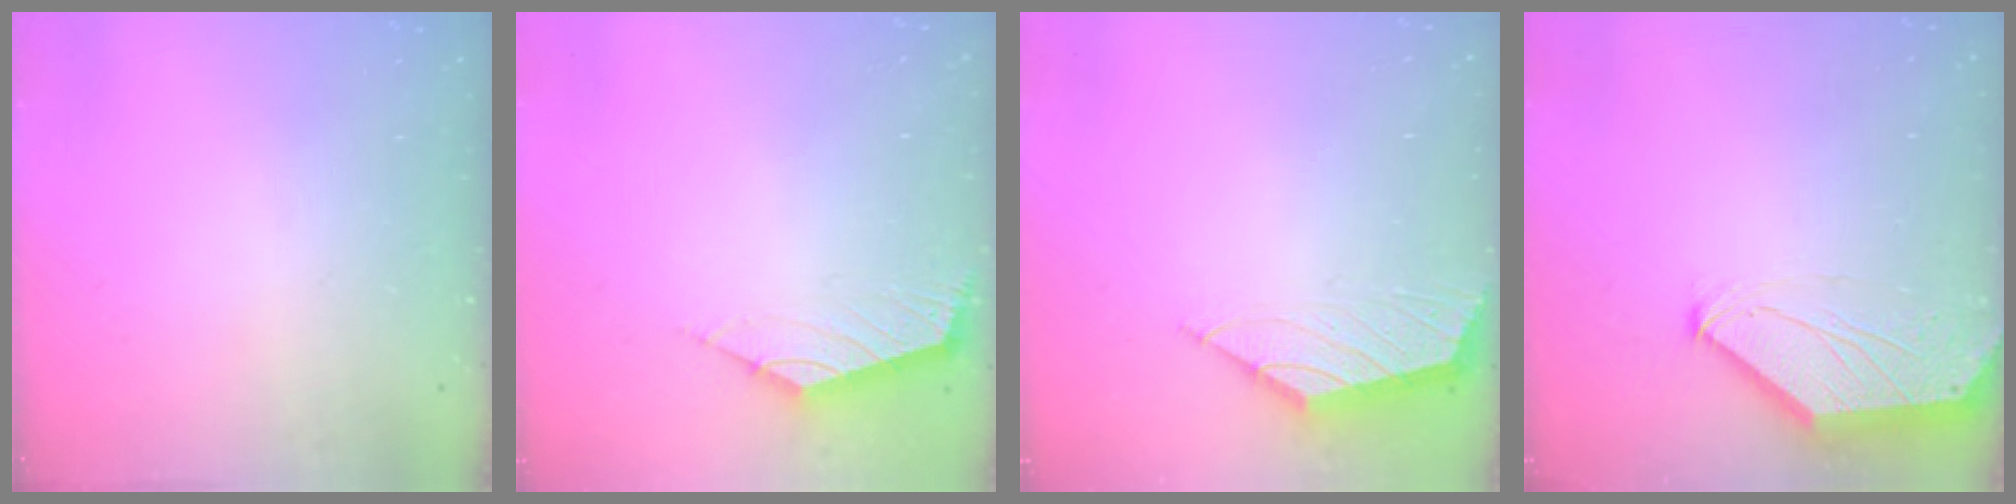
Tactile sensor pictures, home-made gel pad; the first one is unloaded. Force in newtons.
{"total": 2.5, "press": 2.4, "slide": 0.6}
{"total": 1.8, "press": 1.8, "slide": 0.5}
{"total": 0.0}